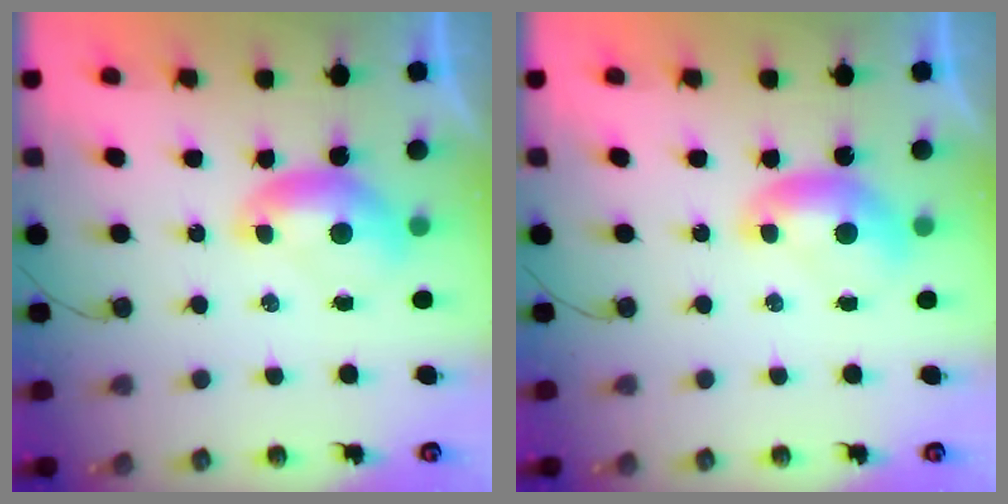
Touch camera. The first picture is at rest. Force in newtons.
{"total": 0.0}